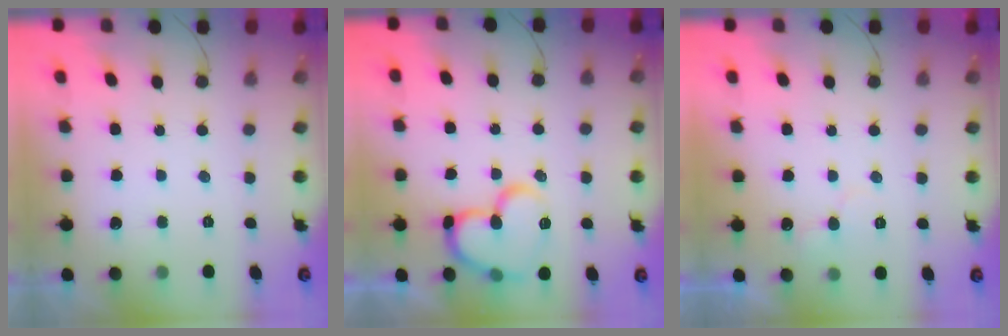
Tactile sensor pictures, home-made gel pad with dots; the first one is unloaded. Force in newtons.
{"total": 15.6, "press": 15.4, "slide": 1.9}
{"total": 5.4, "press": 5.4, "slide": 0.4}